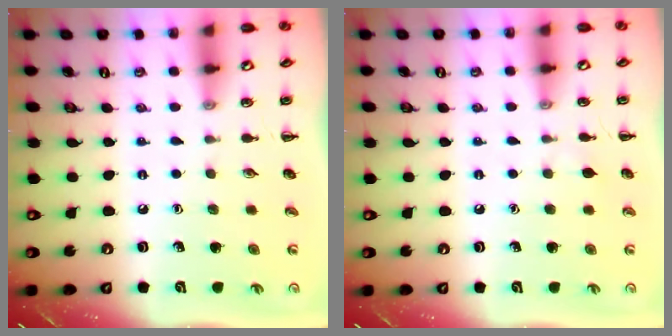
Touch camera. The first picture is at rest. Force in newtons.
{"total": 2.8, "press": 2.6, "slide": 0.8}